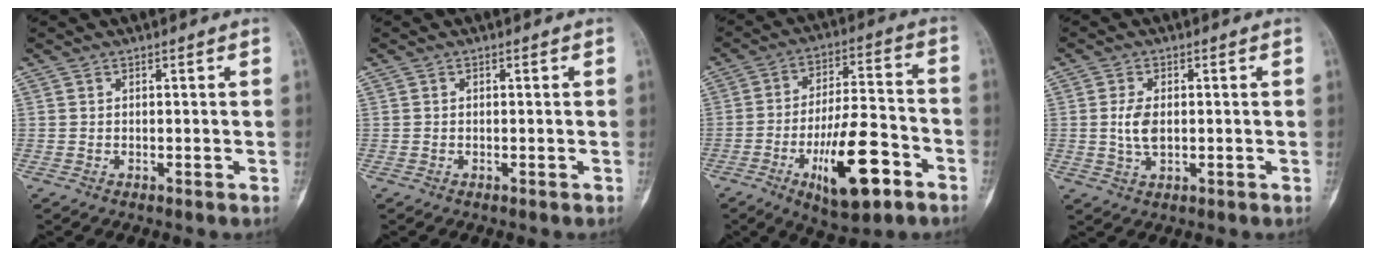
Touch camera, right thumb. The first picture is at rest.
{"total": 0.0}
{"total": 17.3, "force": [-7.7, 6.3, 14.1], "torque": [-0.226, 0.042, -0.116]}
{"total": 4.7, "force": [-0.1, 2.7, 3.9], "torque": [-0.078, -0.002, -0.001]}